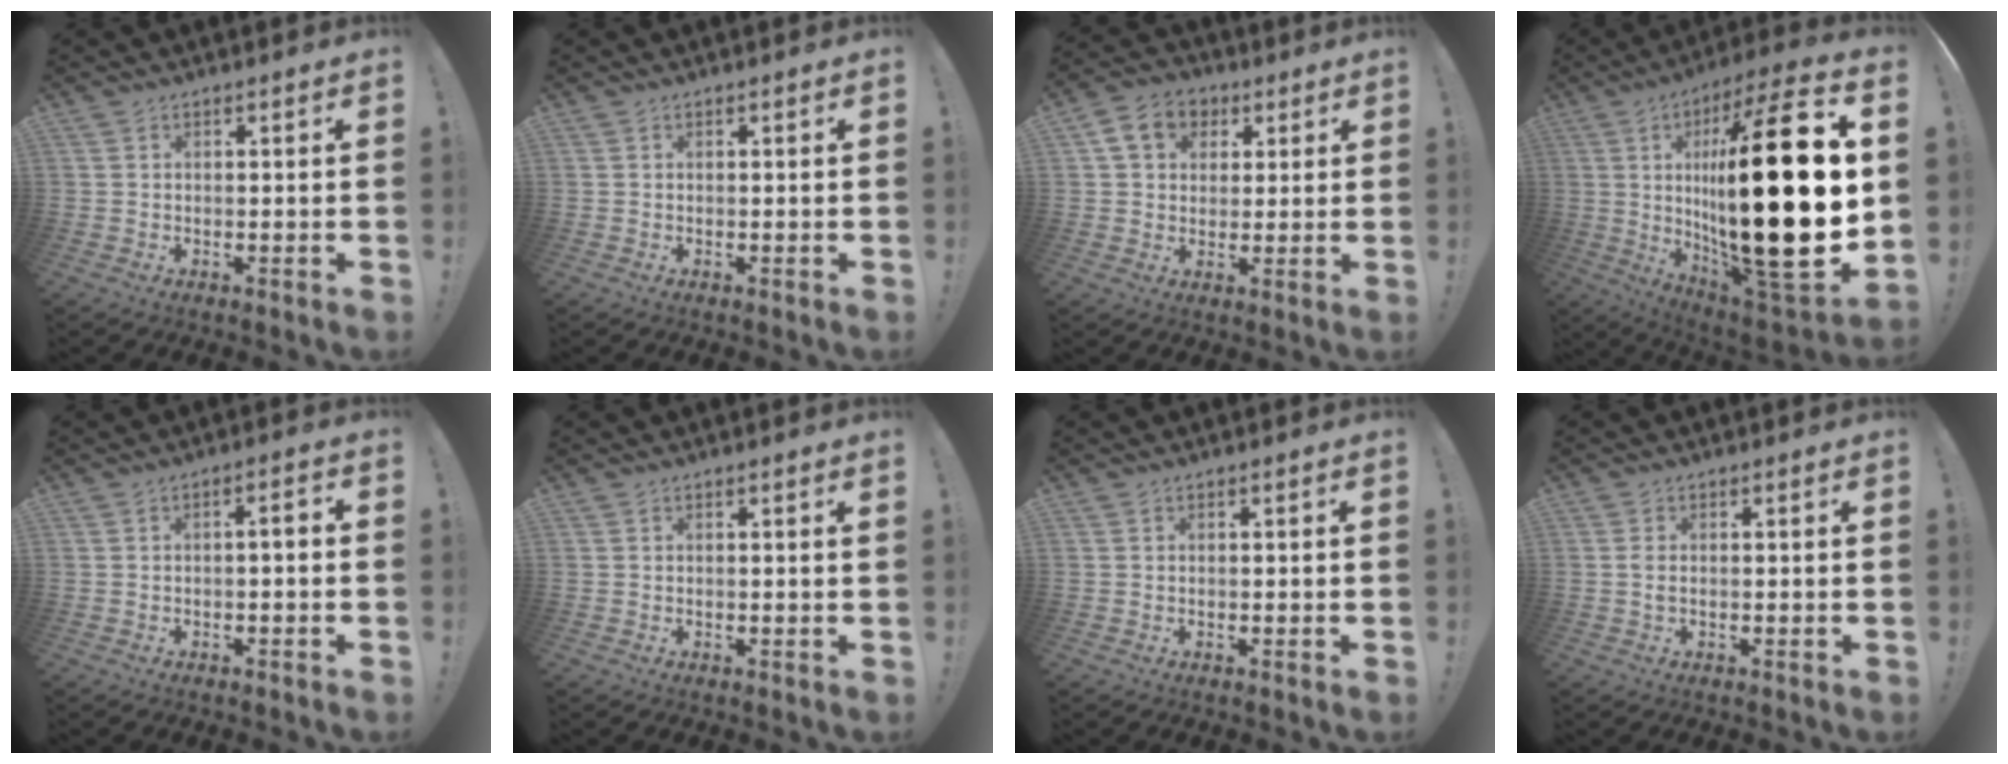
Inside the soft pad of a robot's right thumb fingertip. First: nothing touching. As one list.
[{"total": 0.0}, {"total": 9.7, "force": [3.7, 7.9, 4.3], "torque": [-0.067, -0.002, 0.073]}, {"total": 41.0, "force": [2.7, 11.1, 39.4], "torque": [-0.661, -0.029, 0.054]}, {"total": 2.5, "force": [-1.3, 0.4, 2.1], "torque": [-0.042, 0.012, -0.023]}, {"total": 0.7, "force": [0.4, -0.2, 0.6], "torque": [-0.011, 0.000, 0.006]}, {"total": 0.0}, {"total": 1.6, "force": [-0.1, 0.5, 1.5], "torque": [-0.035, 0.005, 0.000]}]